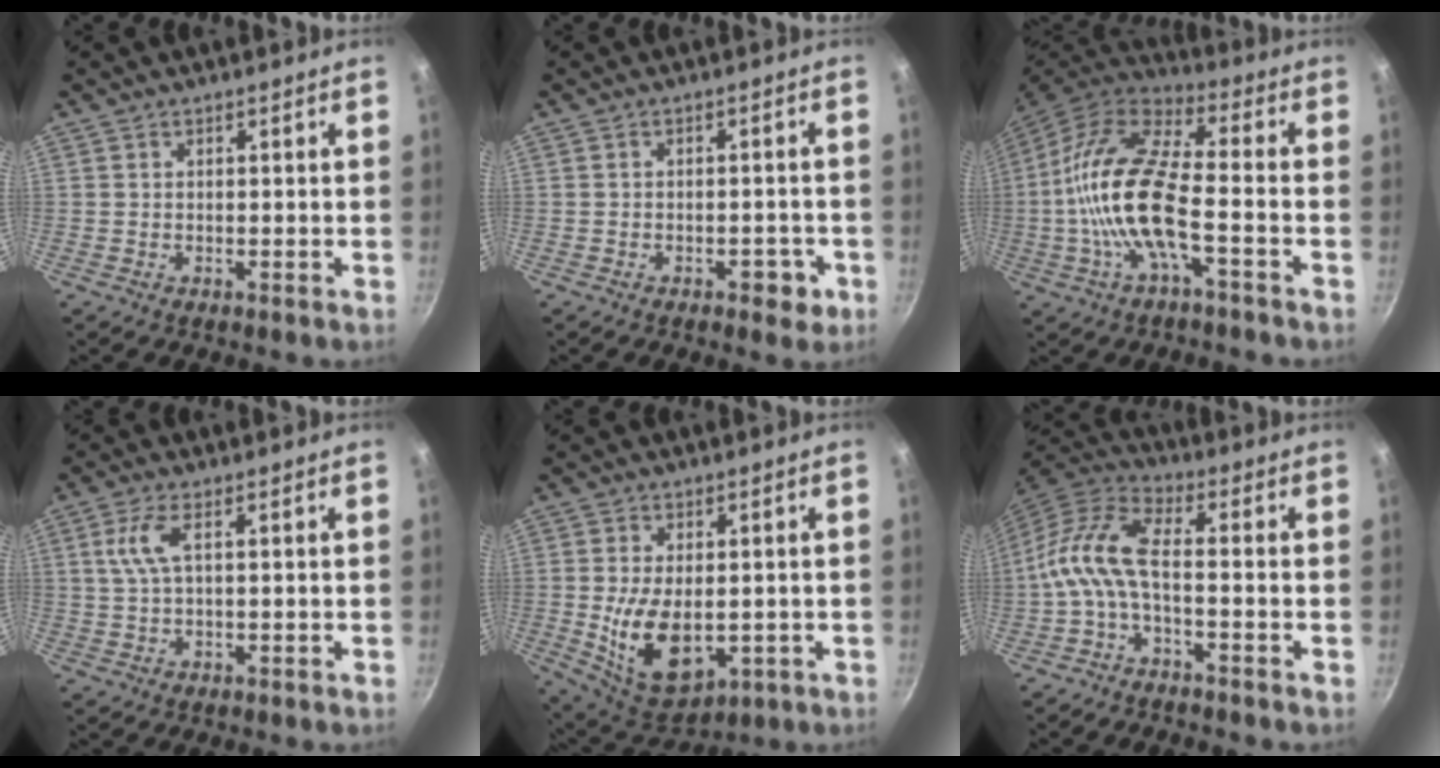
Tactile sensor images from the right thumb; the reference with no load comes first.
{"total": 3.8, "force": [-1.9, 2.1, 2.5], "torque": [-0.017, 0.014, -0.023]}
{"total": 17.3, "force": [-3.3, 6.0, 15.9], "torque": [-0.338, 0.039, -0.065]}
{"total": 4.8, "force": [1.4, 1.7, 4.2], "torque": [-0.112, 0.009, 0.030]}
{"total": 12.4, "force": [-1.3, 7.1, 10.1], "torque": [-0.166, -0.013, 0.002]}
{"total": 10.2, "force": [-2.1, 3.6, 9.3], "torque": [-0.206, 0.045, -0.053]}